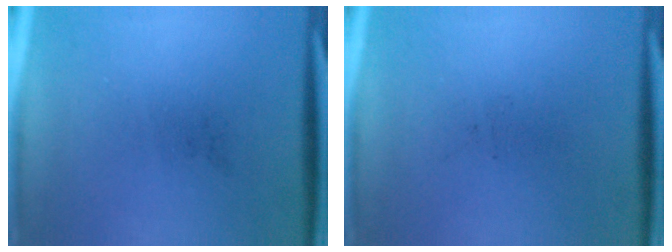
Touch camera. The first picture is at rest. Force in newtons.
{"total": 0.0}